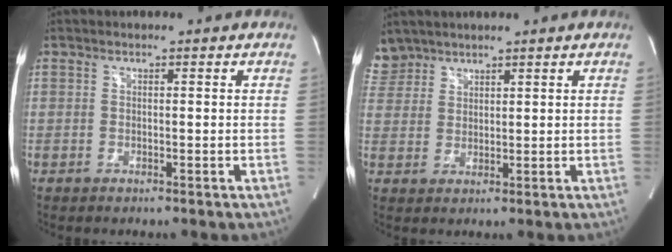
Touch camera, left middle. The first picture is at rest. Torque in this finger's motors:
{"motor_torque": [0.47, -0.45, 0.01, -0.04]}